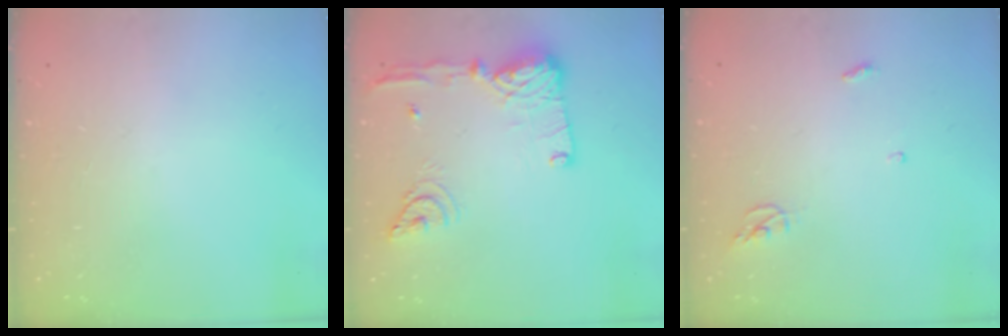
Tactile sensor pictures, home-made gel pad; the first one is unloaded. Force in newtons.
{"total": 16.7, "press": 16.5, "slide": 2.8}
{"total": 3.8, "press": 3.8, "slide": 0.3}